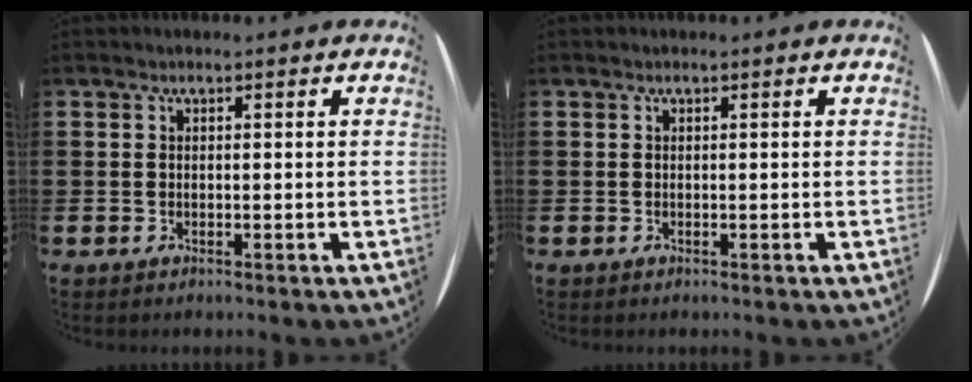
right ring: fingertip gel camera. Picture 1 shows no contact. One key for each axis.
{"total": 0.0}